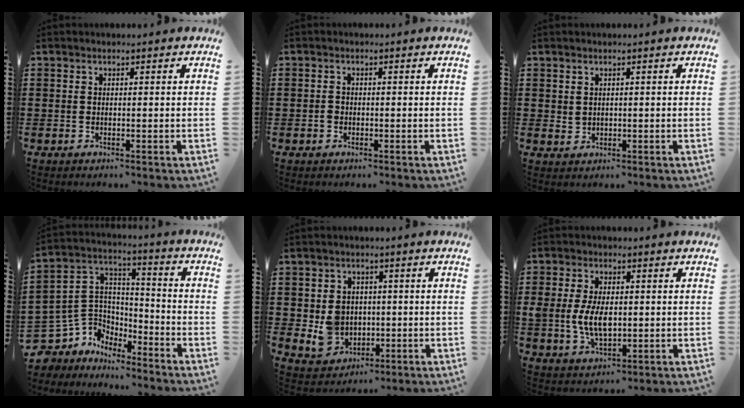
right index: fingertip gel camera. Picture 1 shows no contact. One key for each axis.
{"total": 0.8, "fx": -0.5, "fy": 0.6, "fz": 0.4, "tx": -0.011, "ty": -0.003, "tz": -0.009}
{"total": 1.2, "fx": 0.8, "fy": 0.9, "fz": 0.3, "tx": -0.007, "ty": 0.004, "tz": 0.016}
{"total": 6.2, "fx": -2.8, "fy": 5.5, "fz": 0.2, "tx": -0.051, "ty": -0.007, "tz": -0.057}
{"total": 5.5, "fx": -0.2, "fy": 4.9, "fz": 2.6, "tx": -0.067, "ty": 0.005, "tz": -0.004}
{"total": 6.8, "fx": -0.3, "fy": 4.0, "fz": 5.5, "tx": -0.125, "ty": 0.004, "tz": -0.008}